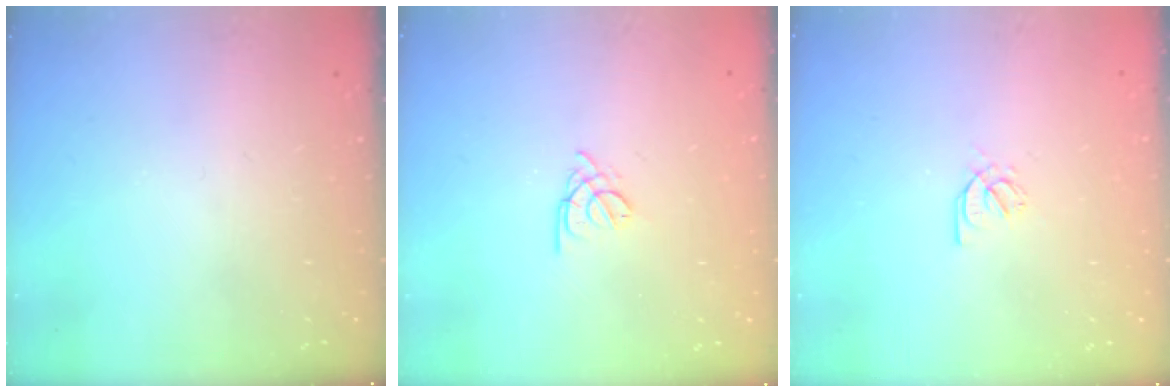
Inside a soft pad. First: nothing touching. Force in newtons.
{"total": 1.8, "press": 1.7, "slide": 0.5}
{"total": 2.6, "press": 2.6, "slide": 0.4}